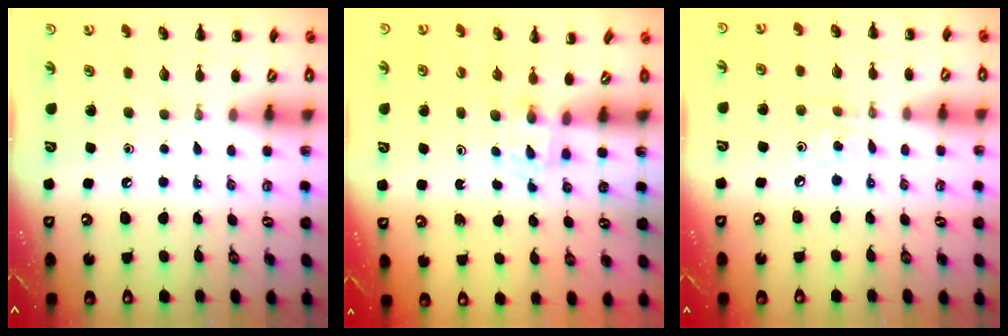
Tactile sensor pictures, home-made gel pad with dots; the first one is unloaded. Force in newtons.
{"total": 2.4, "press": 2.2, "slide": 1.0}
{"total": 3.5, "press": 3.3, "slide": 1.2}